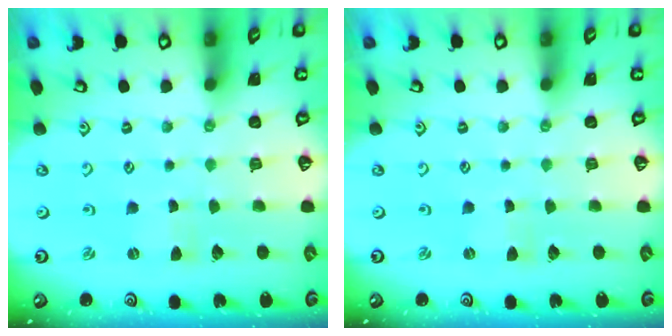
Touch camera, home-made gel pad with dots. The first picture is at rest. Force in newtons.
{"total": 0.0}